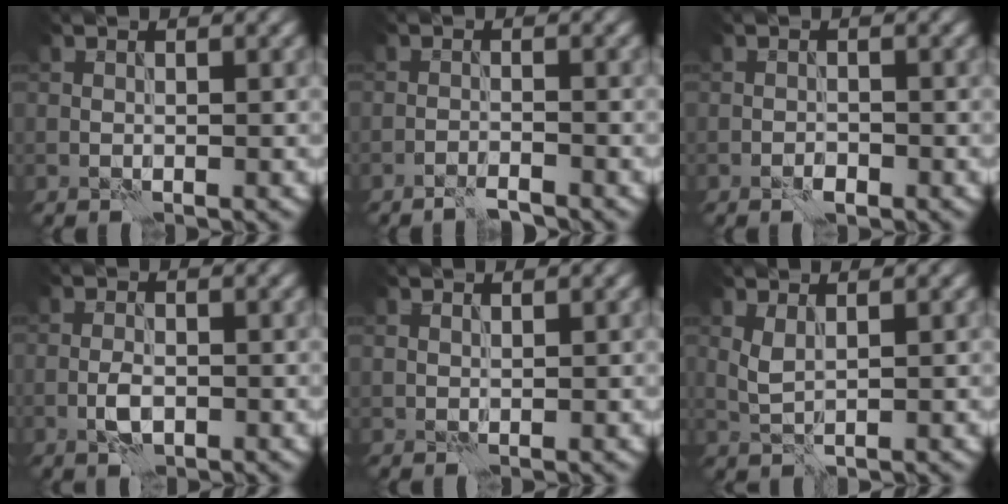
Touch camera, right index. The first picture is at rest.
{"total": 1.9, "force": [-1.7, 0.1, 0.8], "torque": [-0.016, 0.003, -0.035]}
{"total": 1.1, "force": [-0.8, 0.5, 0.7], "torque": [-0.010, 0.002, -0.016]}
{"total": 2.1, "force": [-0.8, 1.0, 1.7], "torque": [-0.031, 0.001, -0.018]}
{"total": 0.6, "force": [0.6, 0.1, 0.1], "torque": [-0.006, 0.001, 0.012]}
{"total": 1.6, "force": [0.8, 0.5, 1.3], "torque": [-0.037, 0.000, 0.019]}